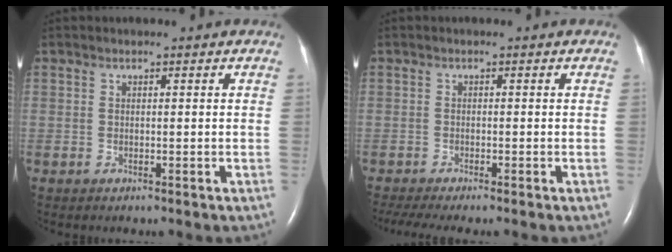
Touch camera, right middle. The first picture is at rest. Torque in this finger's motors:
{"motor_torque": [0.00, 0.00, 0.11, 0.05]}